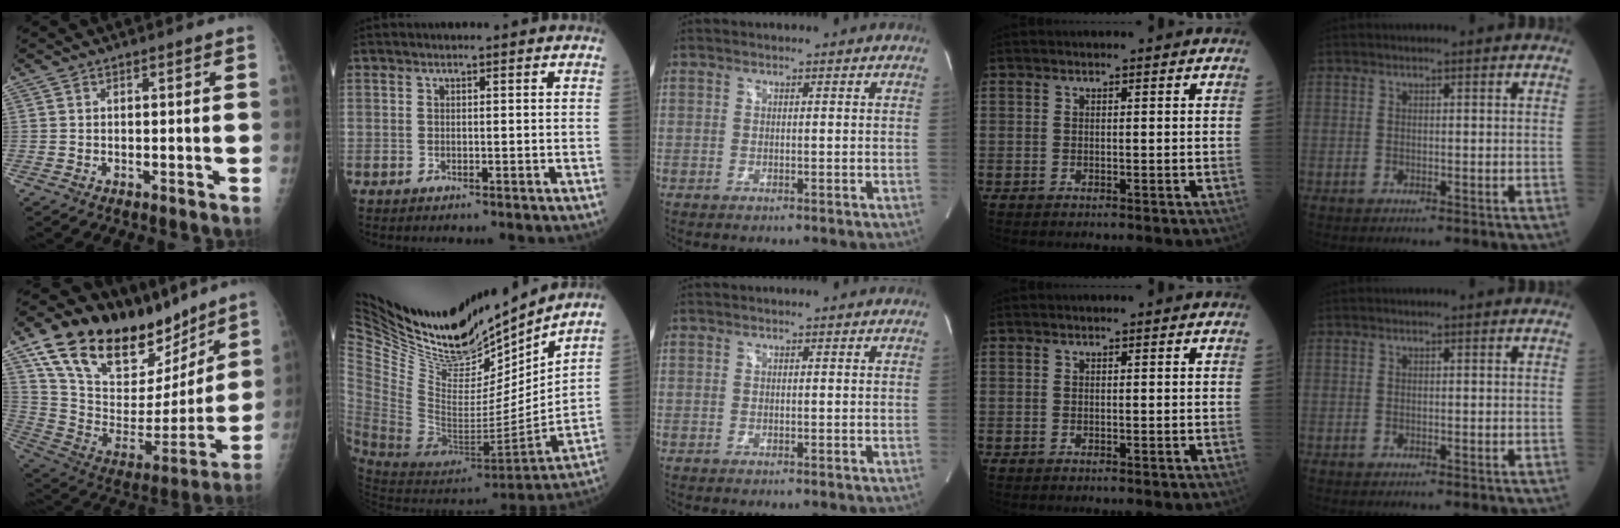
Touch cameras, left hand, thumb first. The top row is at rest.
{"thumb": {"total": 29.1, "force": [20.9, 13.3, 15.4], "torque": [-0.223, -0.062, 0.349]}, "index": {"total": 28.5, "force": [25.3, 7.2, 10.9], "torque": [-0.236, -0.053, 0.428]}}